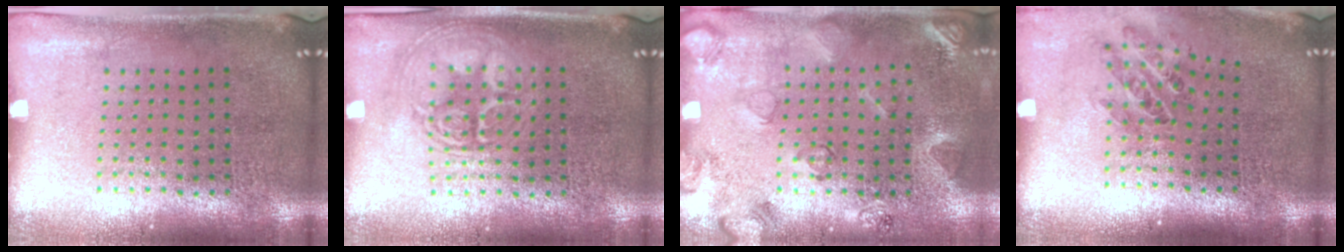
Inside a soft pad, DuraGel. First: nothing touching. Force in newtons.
{"total": 2.9, "press": 2.9, "slide": 0.4}
{"total": 2.1, "press": 1.9, "slide": 0.8}
{"total": 1.0, "press": 1.0, "slide": 0.3}